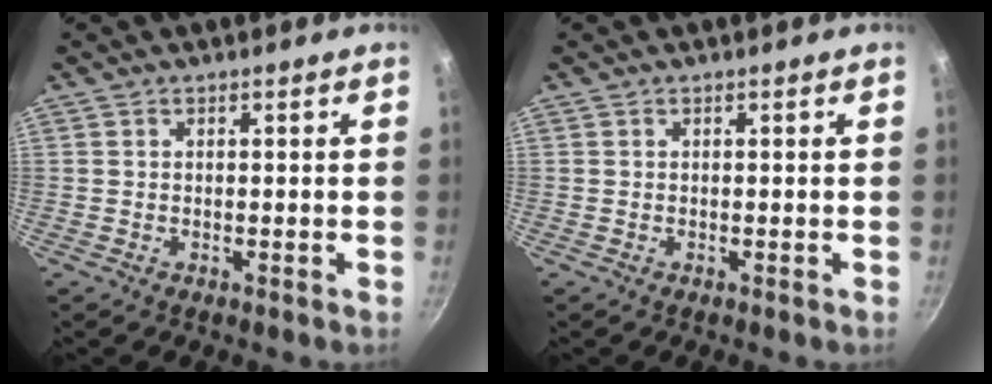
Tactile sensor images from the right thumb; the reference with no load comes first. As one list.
[{"total": 0.0}]